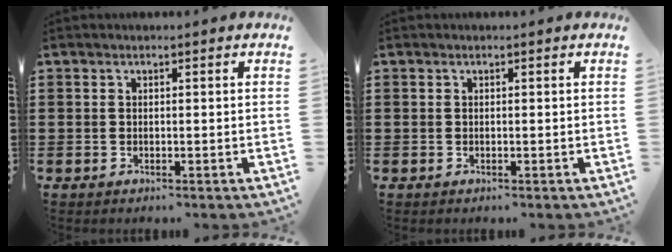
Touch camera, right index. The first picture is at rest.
{"total": 0.0}